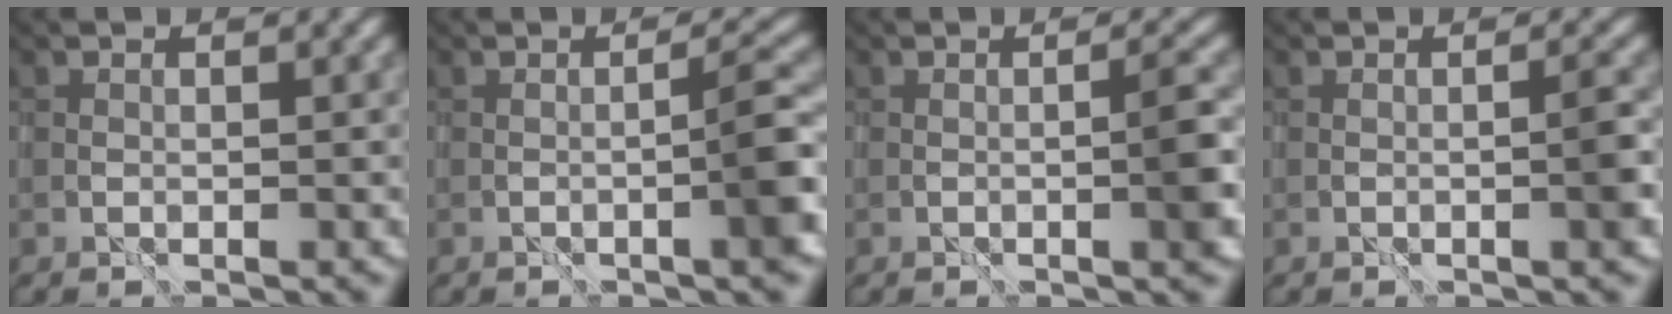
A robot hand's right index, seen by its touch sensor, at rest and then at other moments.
{"total": 3.1, "force": [-0.6, 0.0, 3.0], "torque": [-0.042, 0.011, -0.015]}
{"total": 2.3, "force": [-0.2, 0.0, 2.3], "torque": [-0.034, 0.004, -0.004]}
{"total": 1.5, "force": [-0.1, -0.1, 1.5], "torque": [-0.024, 0.003, -0.004]}